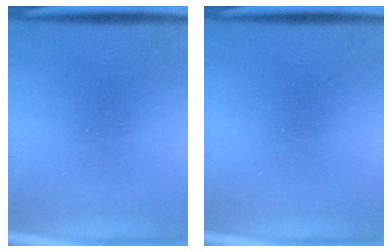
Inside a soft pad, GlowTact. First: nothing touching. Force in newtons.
{"total": 0.0}